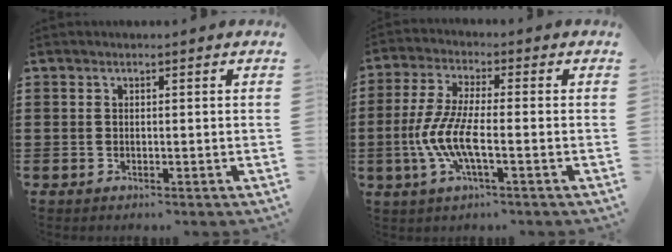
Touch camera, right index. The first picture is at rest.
{"total": 7.8, "force": [-2.4, 1.9, 7.2], "torque": [-0.172, -0.017, -0.055]}